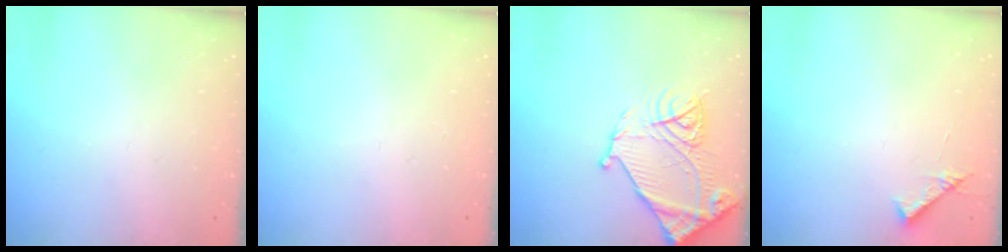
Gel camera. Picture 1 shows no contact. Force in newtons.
{"total": 0.0}
{"total": 16.4, "press": 16.3, "slide": 1.6}
{"total": 6.9, "press": 6.9, "slide": 0.7}